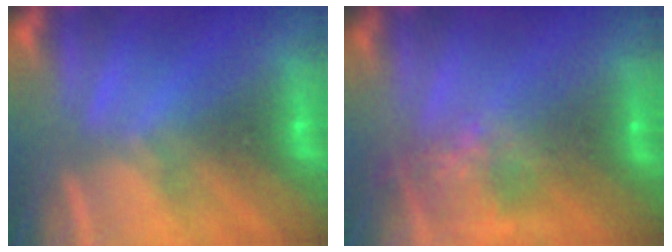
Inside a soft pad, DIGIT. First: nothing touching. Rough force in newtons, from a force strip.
{"total": 11.1}